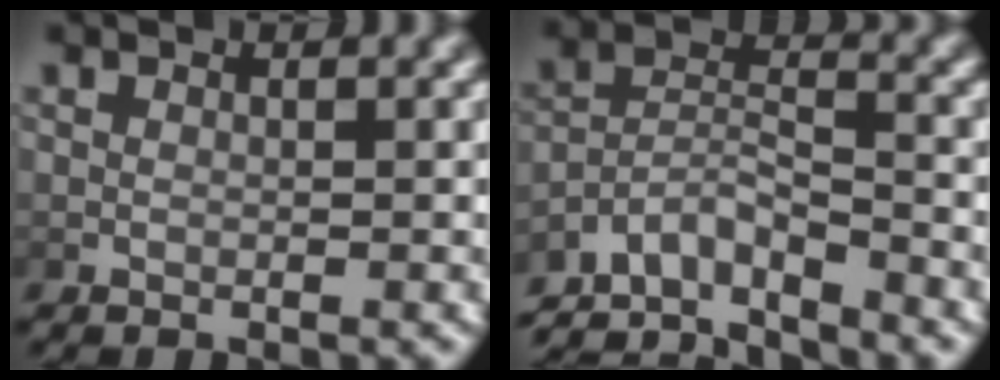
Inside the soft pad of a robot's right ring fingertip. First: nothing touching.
{"total": 9.6, "force": [-7.1, 5.2, 3.7], "torque": [-0.076, -0.042, -0.113]}